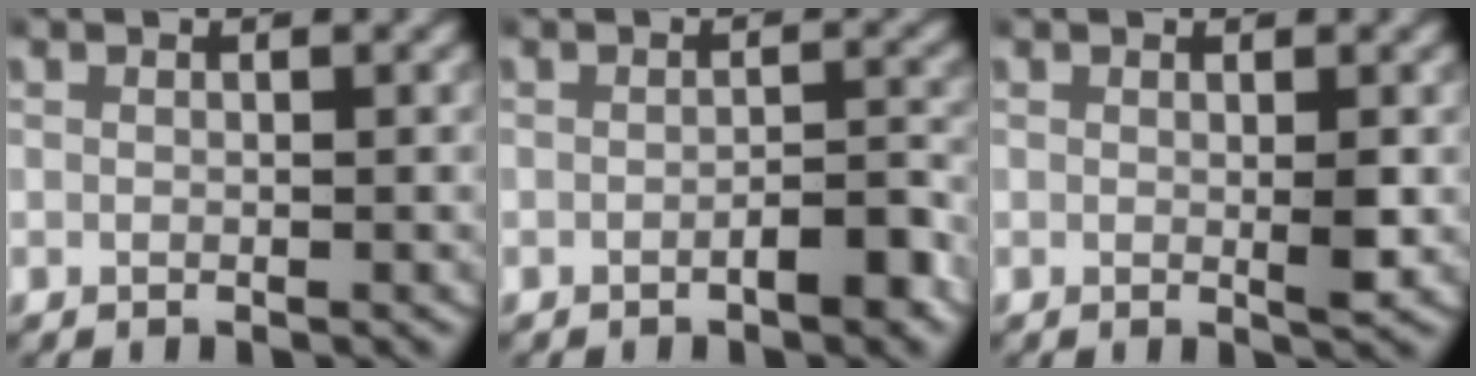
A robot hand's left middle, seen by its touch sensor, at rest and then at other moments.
{"total": 2.1, "force": [-1.3, 0.7, 1.6], "torque": [-0.017, 0.004, -0.023]}
{"total": 1.3, "force": [0.1, 0.2, 1.2], "torque": [-0.013, -0.005, 0.003]}